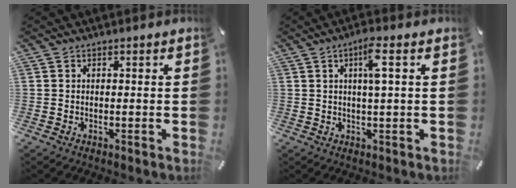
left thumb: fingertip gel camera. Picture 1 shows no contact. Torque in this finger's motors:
{"motor_torque": [1.21, 1.01, 0.53, -0.50, 0.24]}